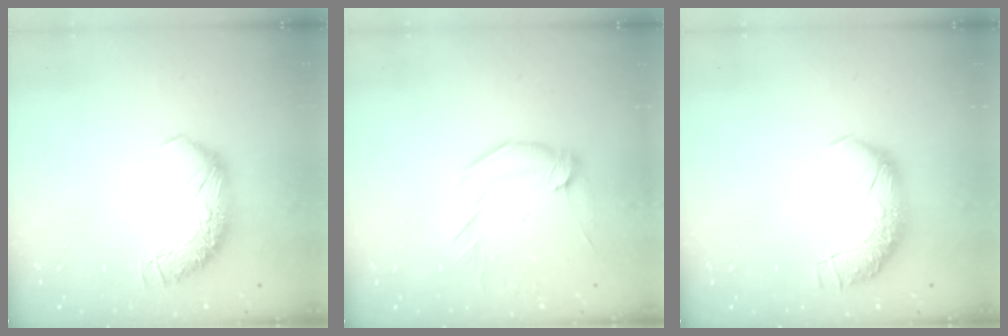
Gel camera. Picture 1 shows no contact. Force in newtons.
{"total": 0.9, "press": 0.7, "slide": 0.6}
{"total": 2.3, "press": 1.0, "slide": 2.1}